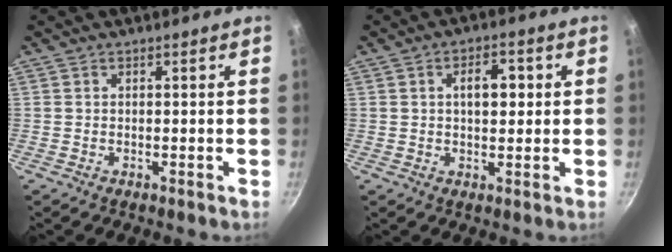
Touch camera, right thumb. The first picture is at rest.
{"total": 5.9, "force": [1.0, 3.2, 4.8], "torque": [-0.052, 0.005, 0.011]}